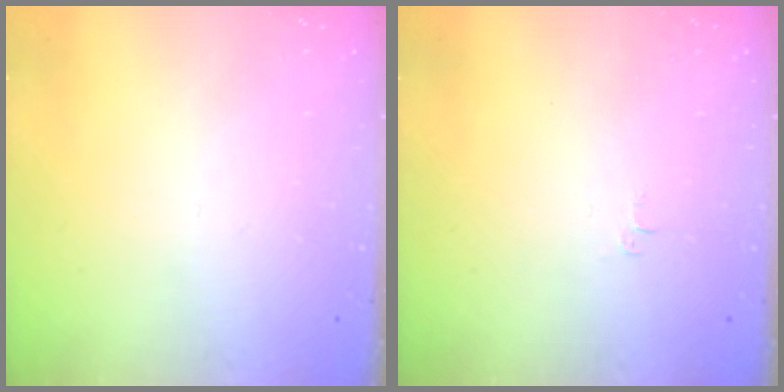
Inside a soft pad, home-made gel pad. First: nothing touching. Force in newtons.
{"total": 3.3, "press": 3.3, "slide": 0.5}